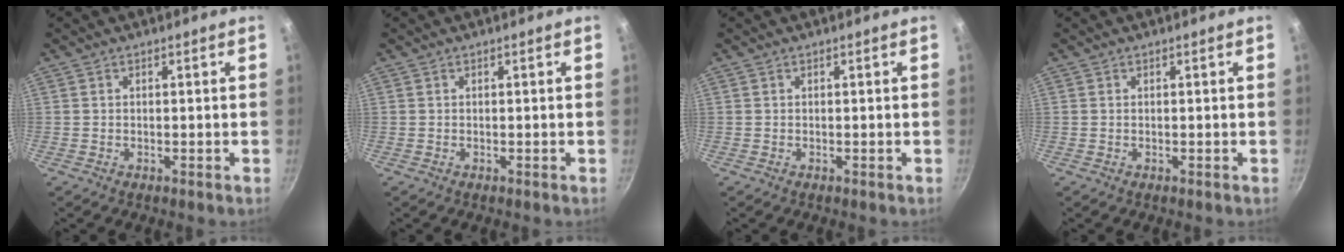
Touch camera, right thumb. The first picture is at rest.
{"total": 0.0}
{"total": 0.0}
{"total": 0.0}